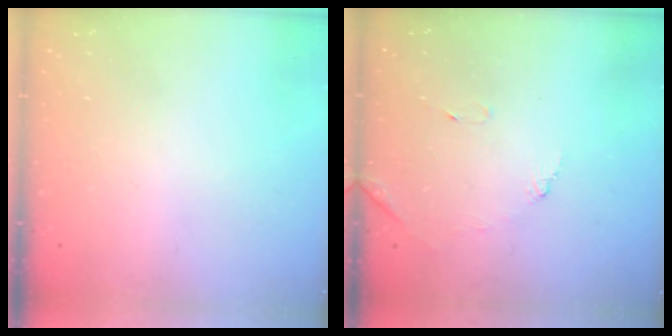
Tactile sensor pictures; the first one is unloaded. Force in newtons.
{"total": 7.4, "press": 7.4, "slide": 0.4}